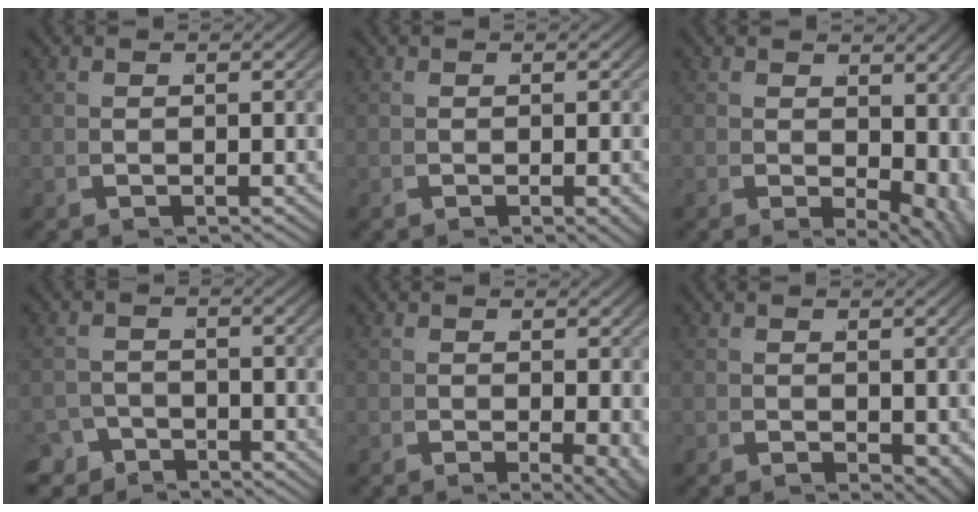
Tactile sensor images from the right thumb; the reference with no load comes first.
{"total": 1.3, "force": [-0.5, 0.3, 1.2], "torque": [-0.013, 0.000, -0.007]}
{"total": 5.0, "force": [0.5, 3.0, 3.9], "torque": [-0.054, -0.023, 0.020]}
{"total": 3.5, "force": [-2.8, 2.0, 0.1], "torque": [0.017, -0.014, -0.049]}
{"total": 2.9, "force": [-0.4, 1.1, 2.6], "torque": [-0.031, -0.011, -0.001]}
{"total": 2.1, "force": [0.1, 1.3, 1.7], "torque": [-0.016, -0.009, 0.010]}